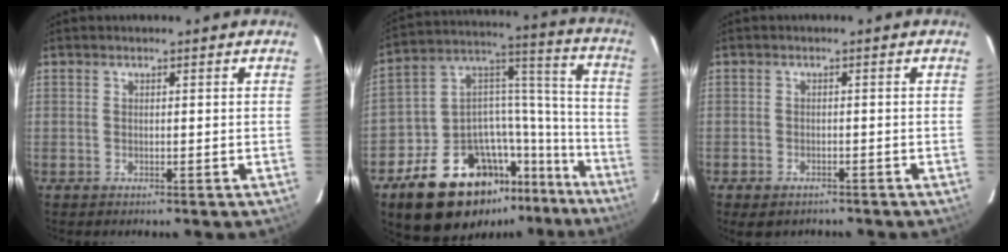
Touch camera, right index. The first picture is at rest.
{"total": 24.0, "force": [-17.0, 12.8, 11.2], "torque": [-0.186, 0.068, -0.240]}
{"total": 3.4, "force": [-2.4, 2.0, 1.4], "torque": [-0.033, -0.007, -0.035]}